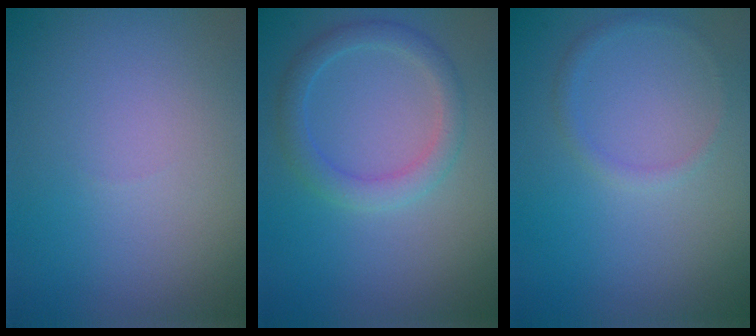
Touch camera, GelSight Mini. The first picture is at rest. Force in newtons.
{"total": 2.7, "press": 2.7, "slide": 0.1}
{"total": 0.9, "press": 0.9, "slide": 0.1}